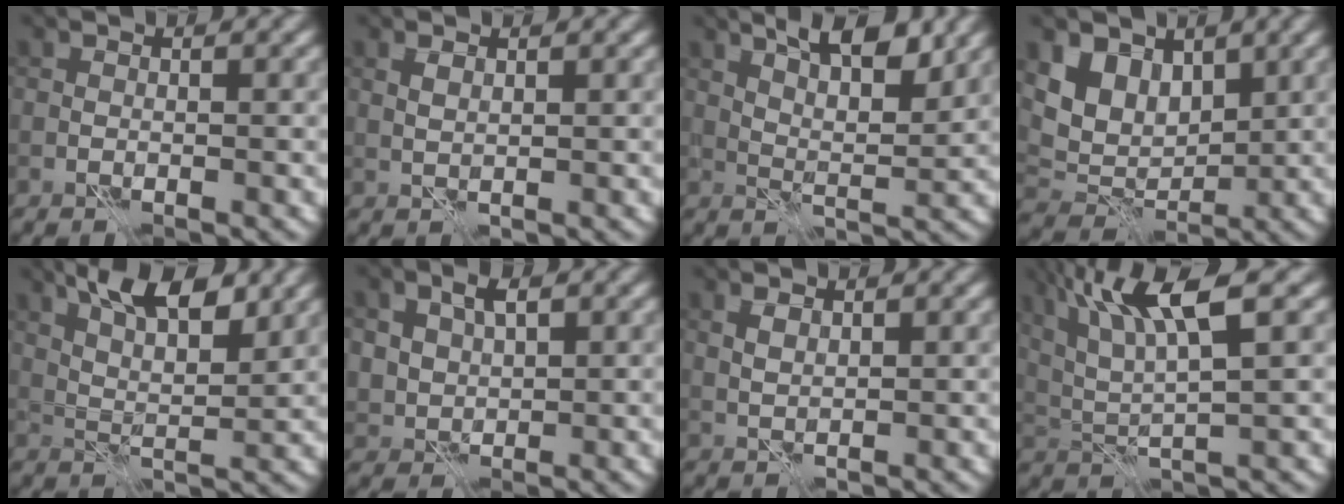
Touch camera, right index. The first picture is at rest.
{"total": 1.0, "force": [0.6, 0.4, 0.7], "torque": [-0.020, 0.001, 0.013]}
{"total": 6.2, "force": [3.9, 2.0, 4.4], "torque": [-0.062, 0.004, 0.061]}
{"total": 5.0, "force": [2.8, 3.4, 2.3], "torque": [-0.049, -0.012, 0.043]}
{"total": 7.0, "force": [4.1, 2.5, 5.0], "torque": [-0.078, 0.008, 0.065]}
{"total": 3.7, "force": [1.4, 2.5, 2.3], "torque": [-0.052, 0.004, 0.025]}
{"total": 1.3, "force": [0.7, 0.6, 0.9], "torque": [-0.022, 0.001, 0.016]}
{"total": 7.9, "force": [3.5, 1.7, 6.8], "torque": [-0.132, 0.012, 0.067]}